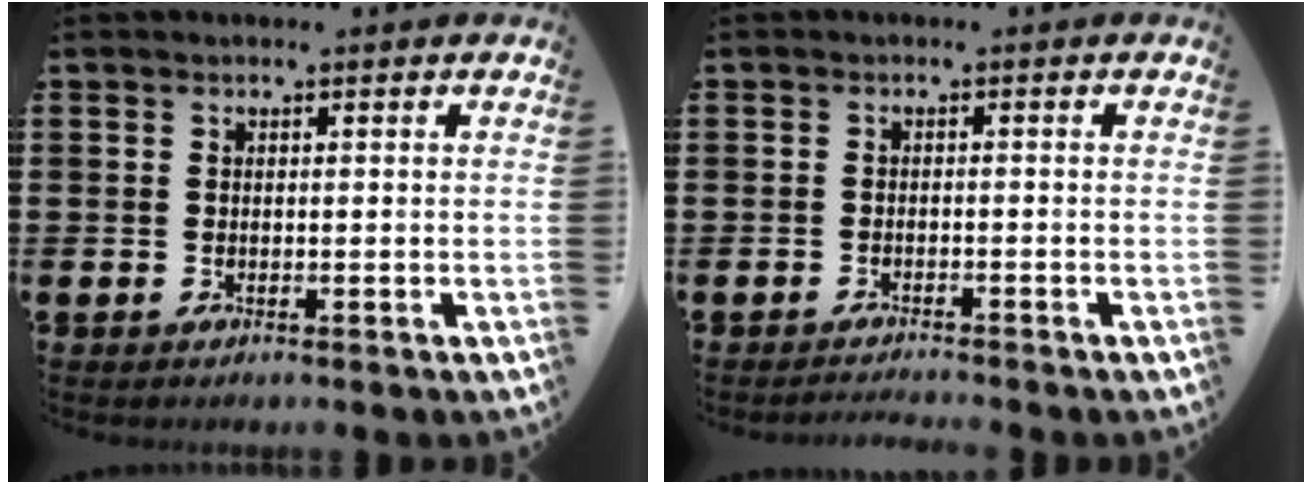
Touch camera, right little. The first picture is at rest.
{"total": 1.1, "force": [-1.1, -0.2, 0.0], "torque": [-0.002, 0.000, -0.021]}